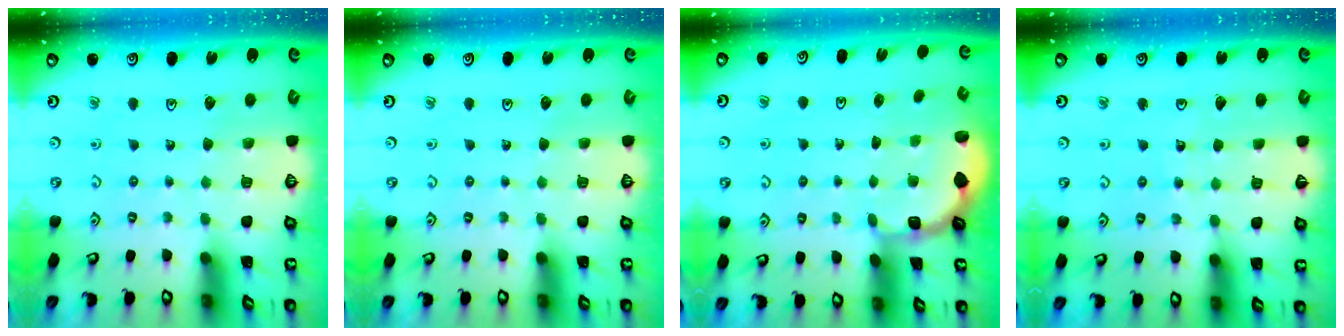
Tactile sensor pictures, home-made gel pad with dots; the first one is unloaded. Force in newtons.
{"total": 0.0}
{"total": 1.8, "press": 1.6, "slide": 0.7}
{"total": 3.4, "press": 3.4, "slide": 0.3}